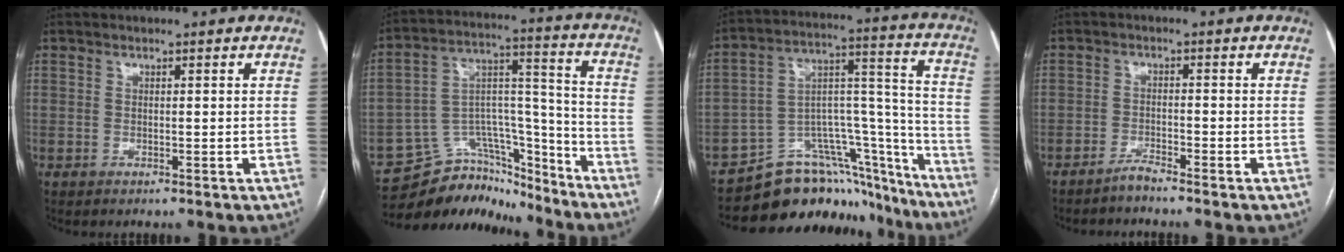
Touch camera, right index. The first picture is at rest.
{"total": 16.5, "force": [-14.8, 6.2, 3.7], "torque": [-0.048, 0.062, -0.235]}
{"total": 20.3, "force": [-17.3, 8.6, 6.0], "torque": [-0.059, 0.079, -0.253]}
{"total": 2.0, "force": [-1.9, -0.3, 0.5], "torque": [-0.009, -0.004, -0.039]}